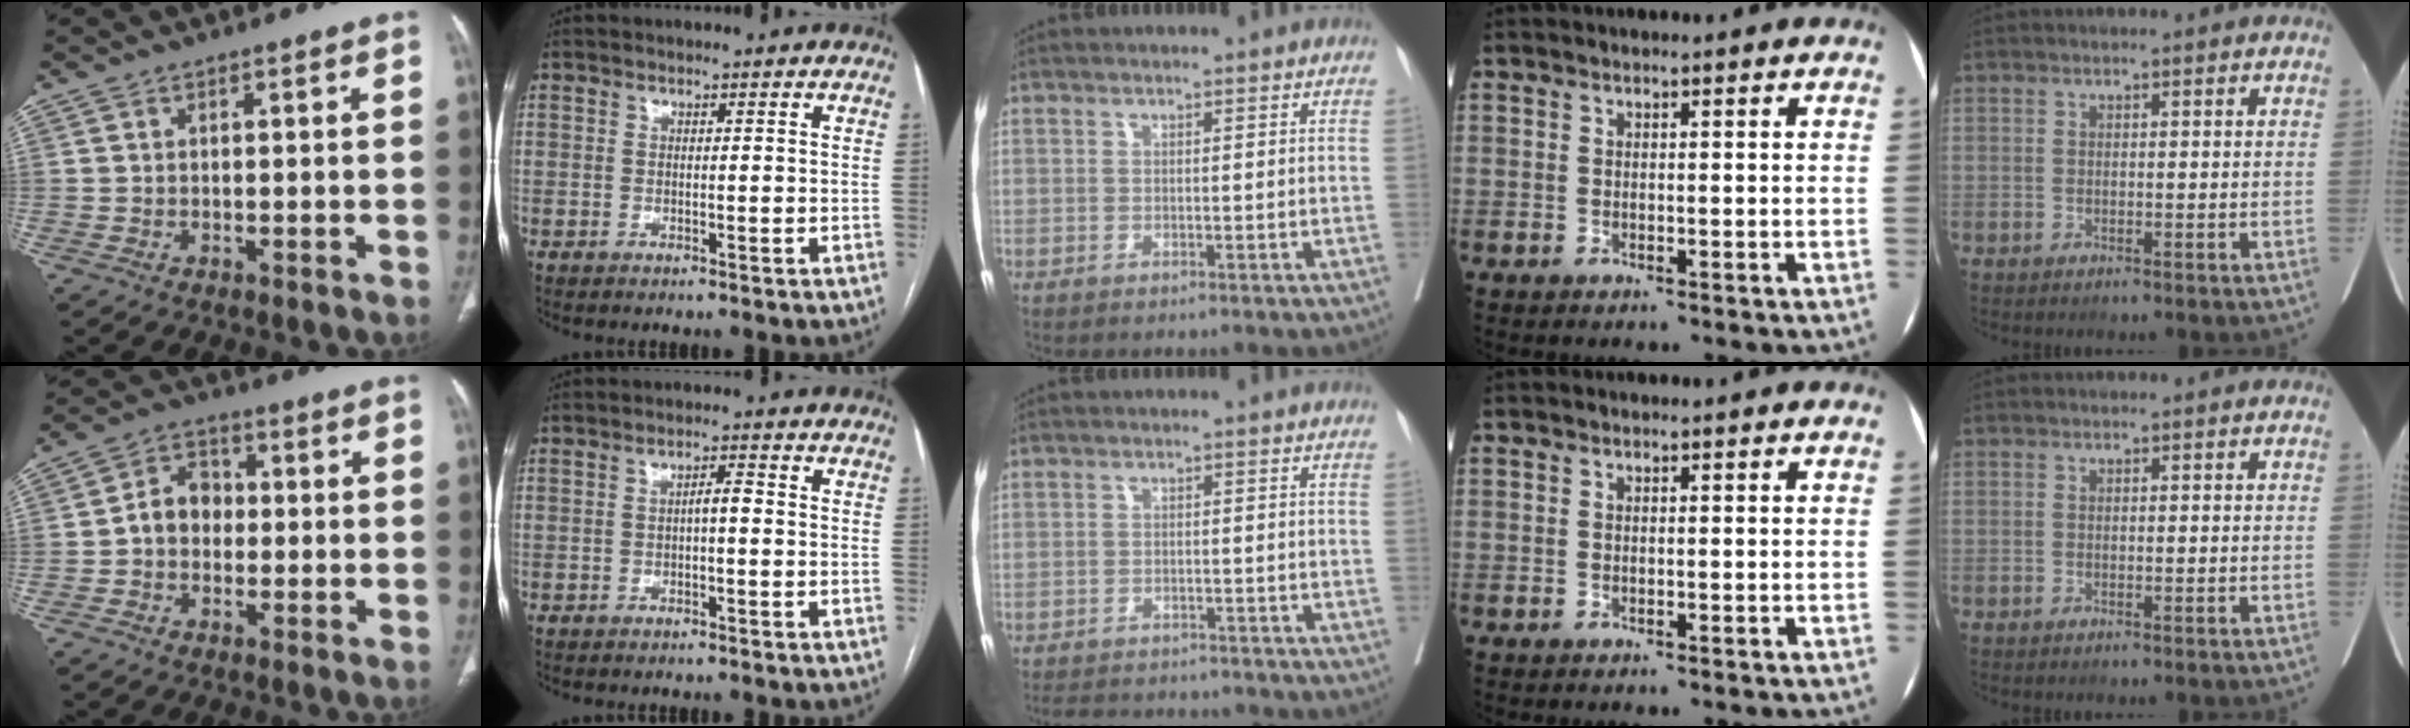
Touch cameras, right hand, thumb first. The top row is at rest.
{"thumb": {"total": 6.3, "force": [-0.6, 5.1, 3.6], "torque": [-0.041, 0.023, -0.024]}, "index": {"total": 2.0, "force": [-0.3, 0.5, 2.0], "torque": [-0.031, 0.006, -0.005]}, "middle": {"total": 8.2, "force": [-7.6, 2.6, 1.7], "torque": [-0.028, 0.001, -0.098]}}